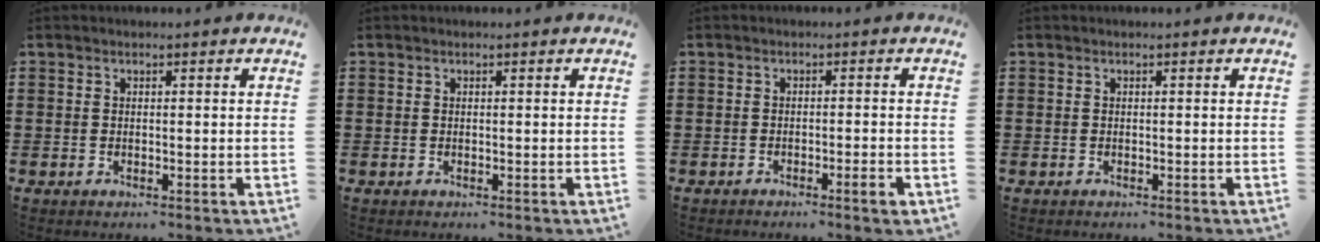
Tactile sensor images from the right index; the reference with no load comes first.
{"total": 0.0}
{"total": 2.5, "force": [-1.5, 0.0, 2.0], "torque": [-0.032, -0.007, -0.024]}
{"total": 0.0}